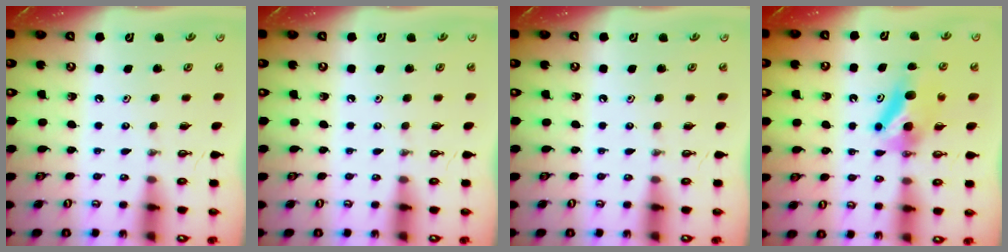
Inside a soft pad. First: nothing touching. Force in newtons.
{"total": 0.0}
{"total": 0.0}
{"total": 7.2, "press": 6.8, "slide": 2.3}